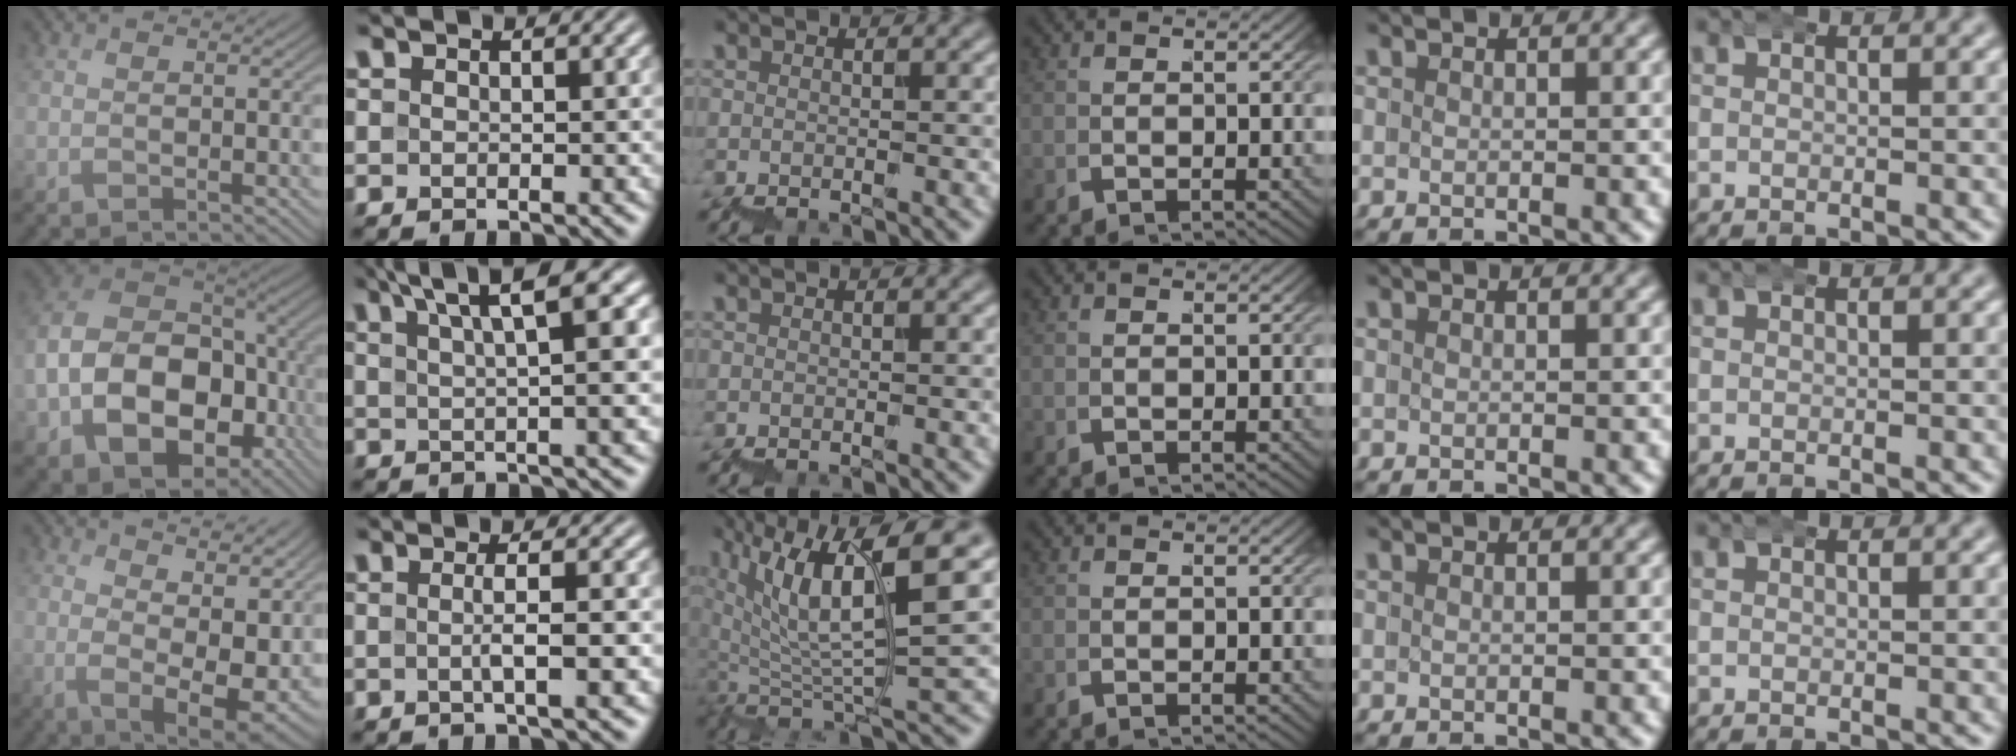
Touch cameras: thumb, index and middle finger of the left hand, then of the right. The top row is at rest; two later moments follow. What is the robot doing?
{"motion": "wrap", "object": "bubble wrap"}